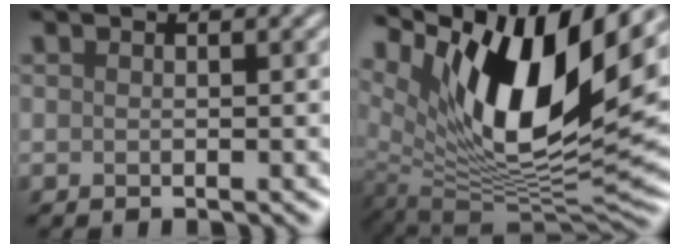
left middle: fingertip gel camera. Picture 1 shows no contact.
{"total": 14.7, "force": [6.4, 5.6, 11.9], "torque": [-0.207, -0.006, 0.116]}